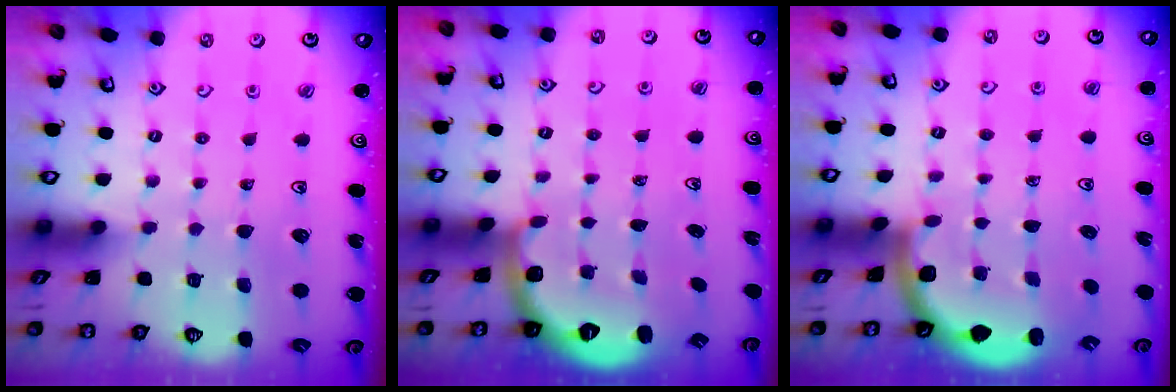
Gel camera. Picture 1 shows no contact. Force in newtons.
{"total": 2.7, "press": 1.6, "slide": 2.2}
{"total": 1.8, "press": 1.8, "slide": 0.1}